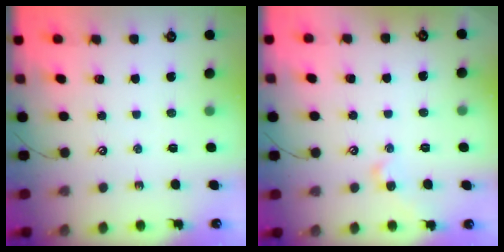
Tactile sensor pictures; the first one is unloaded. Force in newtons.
{"total": 2.2, "press": 2.2, "slide": 0.1}